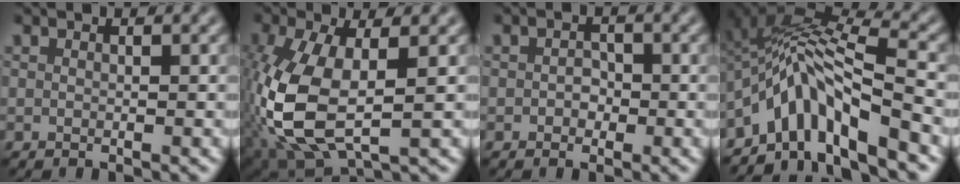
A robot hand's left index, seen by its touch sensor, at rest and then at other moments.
{"total": 10.7, "force": [-1.4, 5.3, 9.2], "torque": [-0.226, -0.013, -0.028]}
{"total": 1.3, "force": [-0.3, 1.1, 0.6], "torque": [-0.009, -0.002, -0.008]}
{"total": 7.9, "force": [-4.7, 2.3, 6.0], "torque": [-0.093, 0.011, -0.096]}